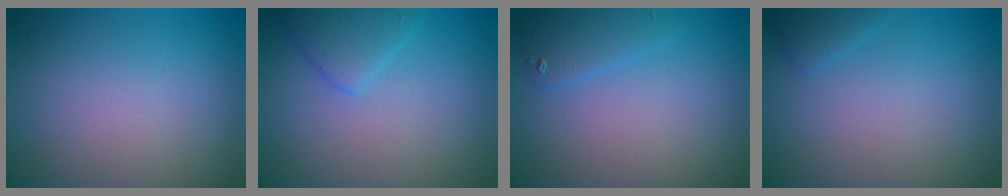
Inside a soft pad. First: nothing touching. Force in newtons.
{"total": 2.6, "press": 2.6, "slide": 0.1}
{"total": 2.1, "press": 2.1, "slide": 0.2}
{"total": 1.1, "press": 1.1, "slide": 0.0}